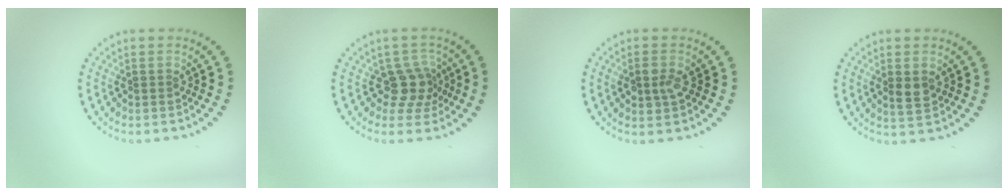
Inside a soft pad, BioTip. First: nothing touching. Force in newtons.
{"total": 2.9, "press": 2.3, "slide": 1.8}
{"total": 2.1, "press": 2.1, "slide": 0.2}
{"total": 1.9, "press": 1.9, "slide": 0.3}